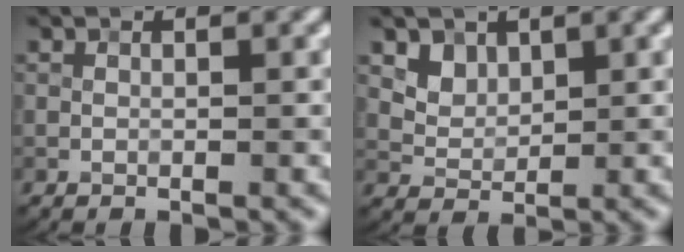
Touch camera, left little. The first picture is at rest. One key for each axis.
{"total": 2.7, "fx": 1.6, "fy": 1.8, "fz": 1.0, "tx": -0.029, "ty": -0.020, "tz": 0.052}